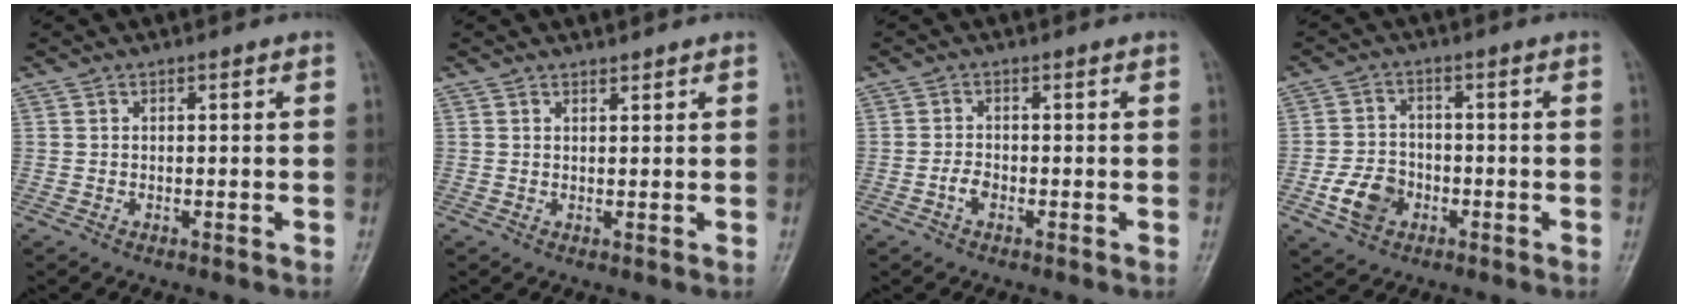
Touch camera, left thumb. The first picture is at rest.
{"total": 0.9, "force": [0.9, 0.2, 0.0], "torque": [0.001, -0.009, 0.014]}
{"total": 1.9, "force": [-0.8, 1.2, 1.2], "torque": [-0.022, 0.007, -0.018]}
{"total": 6.7, "force": [-2.4, 5.2, 3.4], "torque": [-0.049, 0.012, -0.043]}